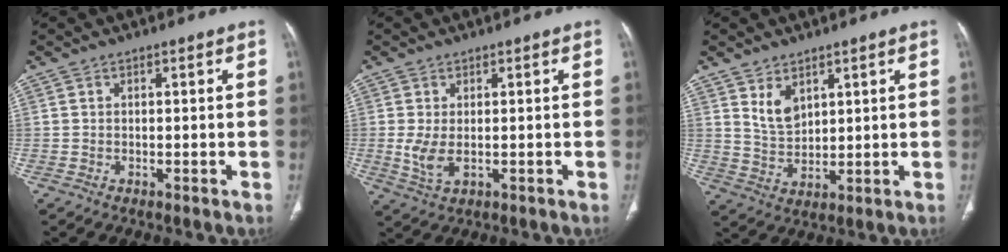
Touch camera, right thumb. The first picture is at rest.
{"total": 4.1, "force": [-0.3, 2.1, 3.5], "torque": [-0.078, -0.011, 0.001]}
{"total": 5.5, "force": [3.0, 3.3, 3.3], "torque": [-0.045, -0.026, 0.067]}